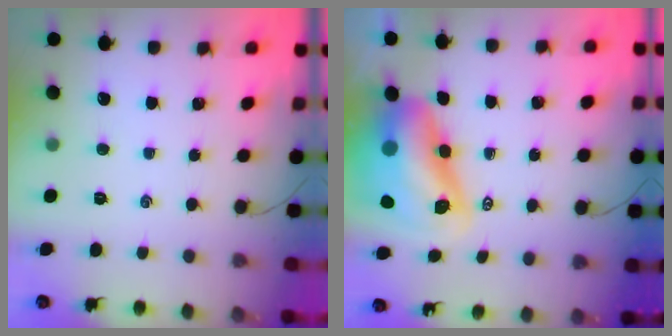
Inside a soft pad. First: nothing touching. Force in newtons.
{"total": 15.7, "press": 15.0, "slide": 4.4}